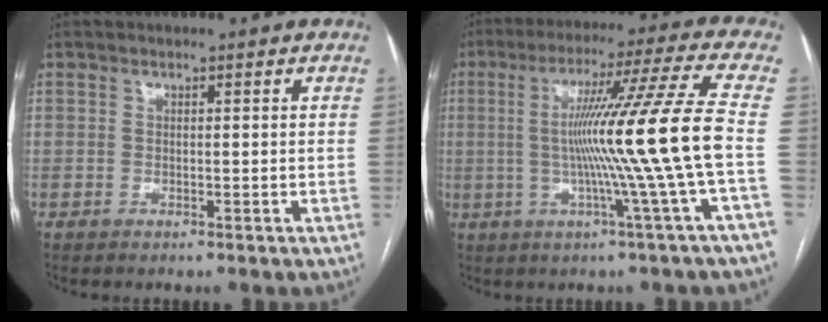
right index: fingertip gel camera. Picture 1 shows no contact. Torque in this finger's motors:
{"motor_torque": [2.06, -0.08, 1.05, 0.21]}